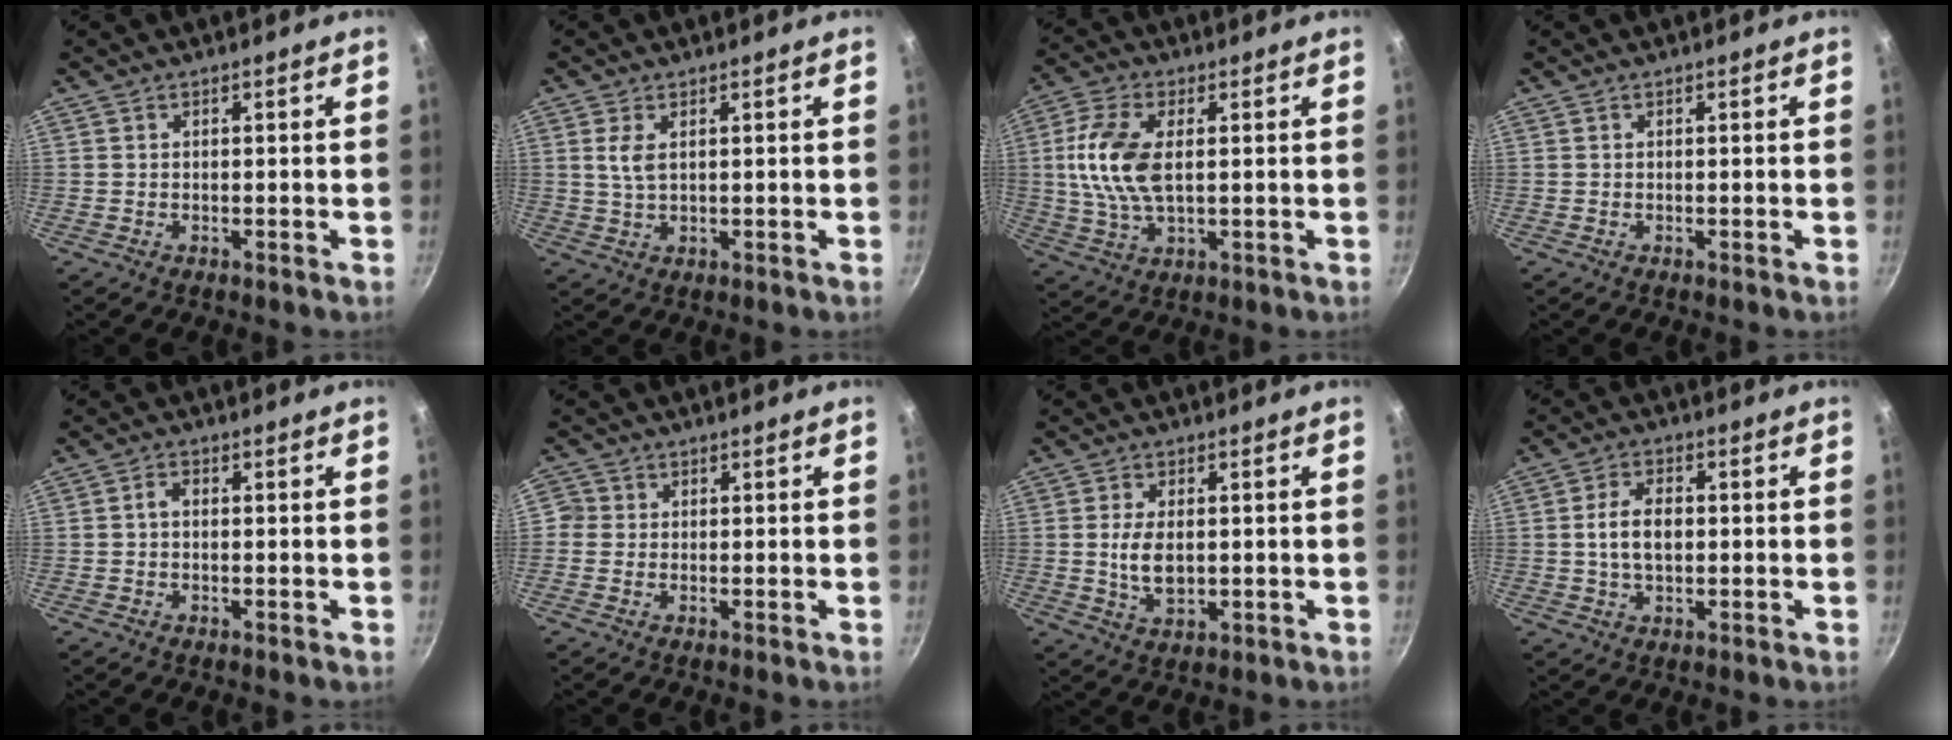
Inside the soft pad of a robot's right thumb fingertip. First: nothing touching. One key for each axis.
{"total": 3.3, "fx": 1.1, "fy": 1.5, "fz": 2.8, "tx": -0.057, "ty": -0.007, "tz": 0.023}
{"total": 11.7, "fx": 1.4, "fy": 6.1, "fz": 9.9, "tx": -0.200, "ty": 0.005, "tz": 0.024}
{"total": 0.0}
{"total": 1.7, "fx": -0.2, "fy": 1.2, "fz": 1.2, "tx": -0.020, "ty": 0.008, "tz": -0.005}
{"total": 2.2, "fx": -0.3, "fy": 2.2, "fz": 0.4, "tx": 0.012, "ty": 0.006, "tz": -0.013}
{"total": 6.6, "fx": 0.1, "fy": 3.8, "fz": 5.4, "tx": -0.100, "ty": -0.007, "tz": 0.005}
{"total": 6.7, "fx": 0.1, "fy": 4.0, "fz": 5.3, "tx": -0.087, "ty": 0.012, "tz": -0.002}